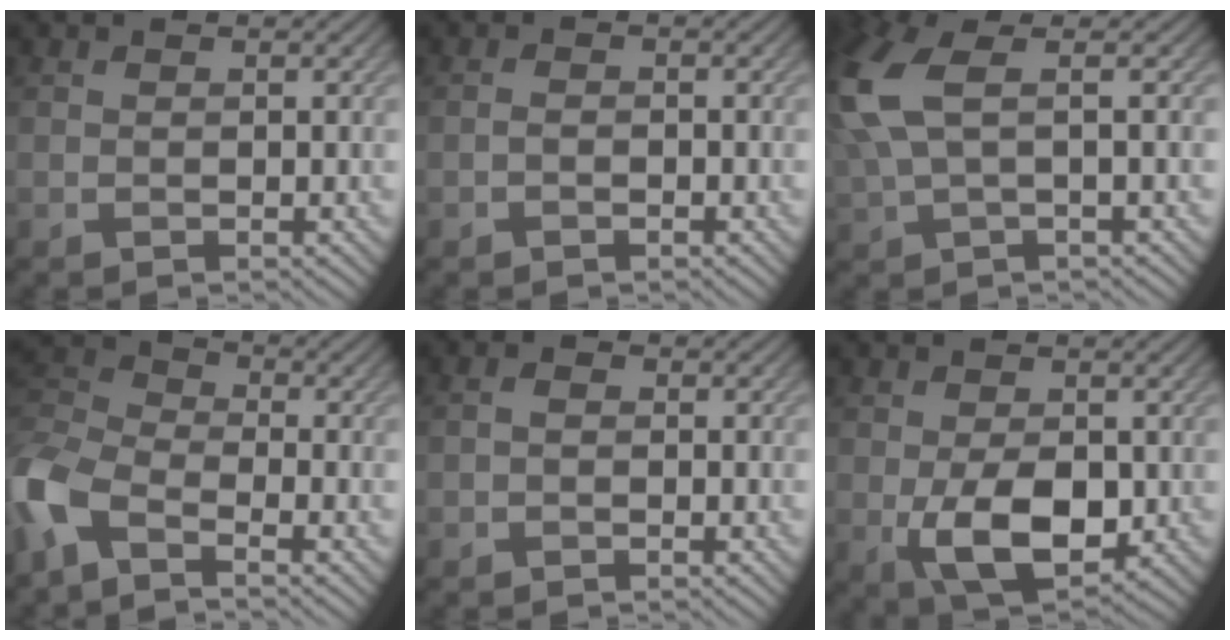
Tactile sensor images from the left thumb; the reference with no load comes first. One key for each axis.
{"total": 1.0, "fx": -0.7, "fy": 0.5, "fz": 0.5, "tx": -0.009, "ty": 0.002, "tz": -0.015}
{"total": 7.7, "fx": 1.6, "fy": 2.8, "fz": 7.0, "tx": -0.184, "ty": 0.014, "tz": 0.027}
{"total": 8.9, "fx": -4.8, "fy": 4.1, "fz": 6.3, "tx": -0.157, "ty": -0.005, "tz": -0.115}
{"total": 1.1, "fx": -0.6, "fy": 0.7, "fz": 0.6, "tx": -0.011, "ty": 0.003, "tz": -0.015}
{"total": 6.9, "fx": -1.4, "fy": 3.9, "fz": 5.5, "tx": -0.113, "ty": -0.014, "tz": -0.015}